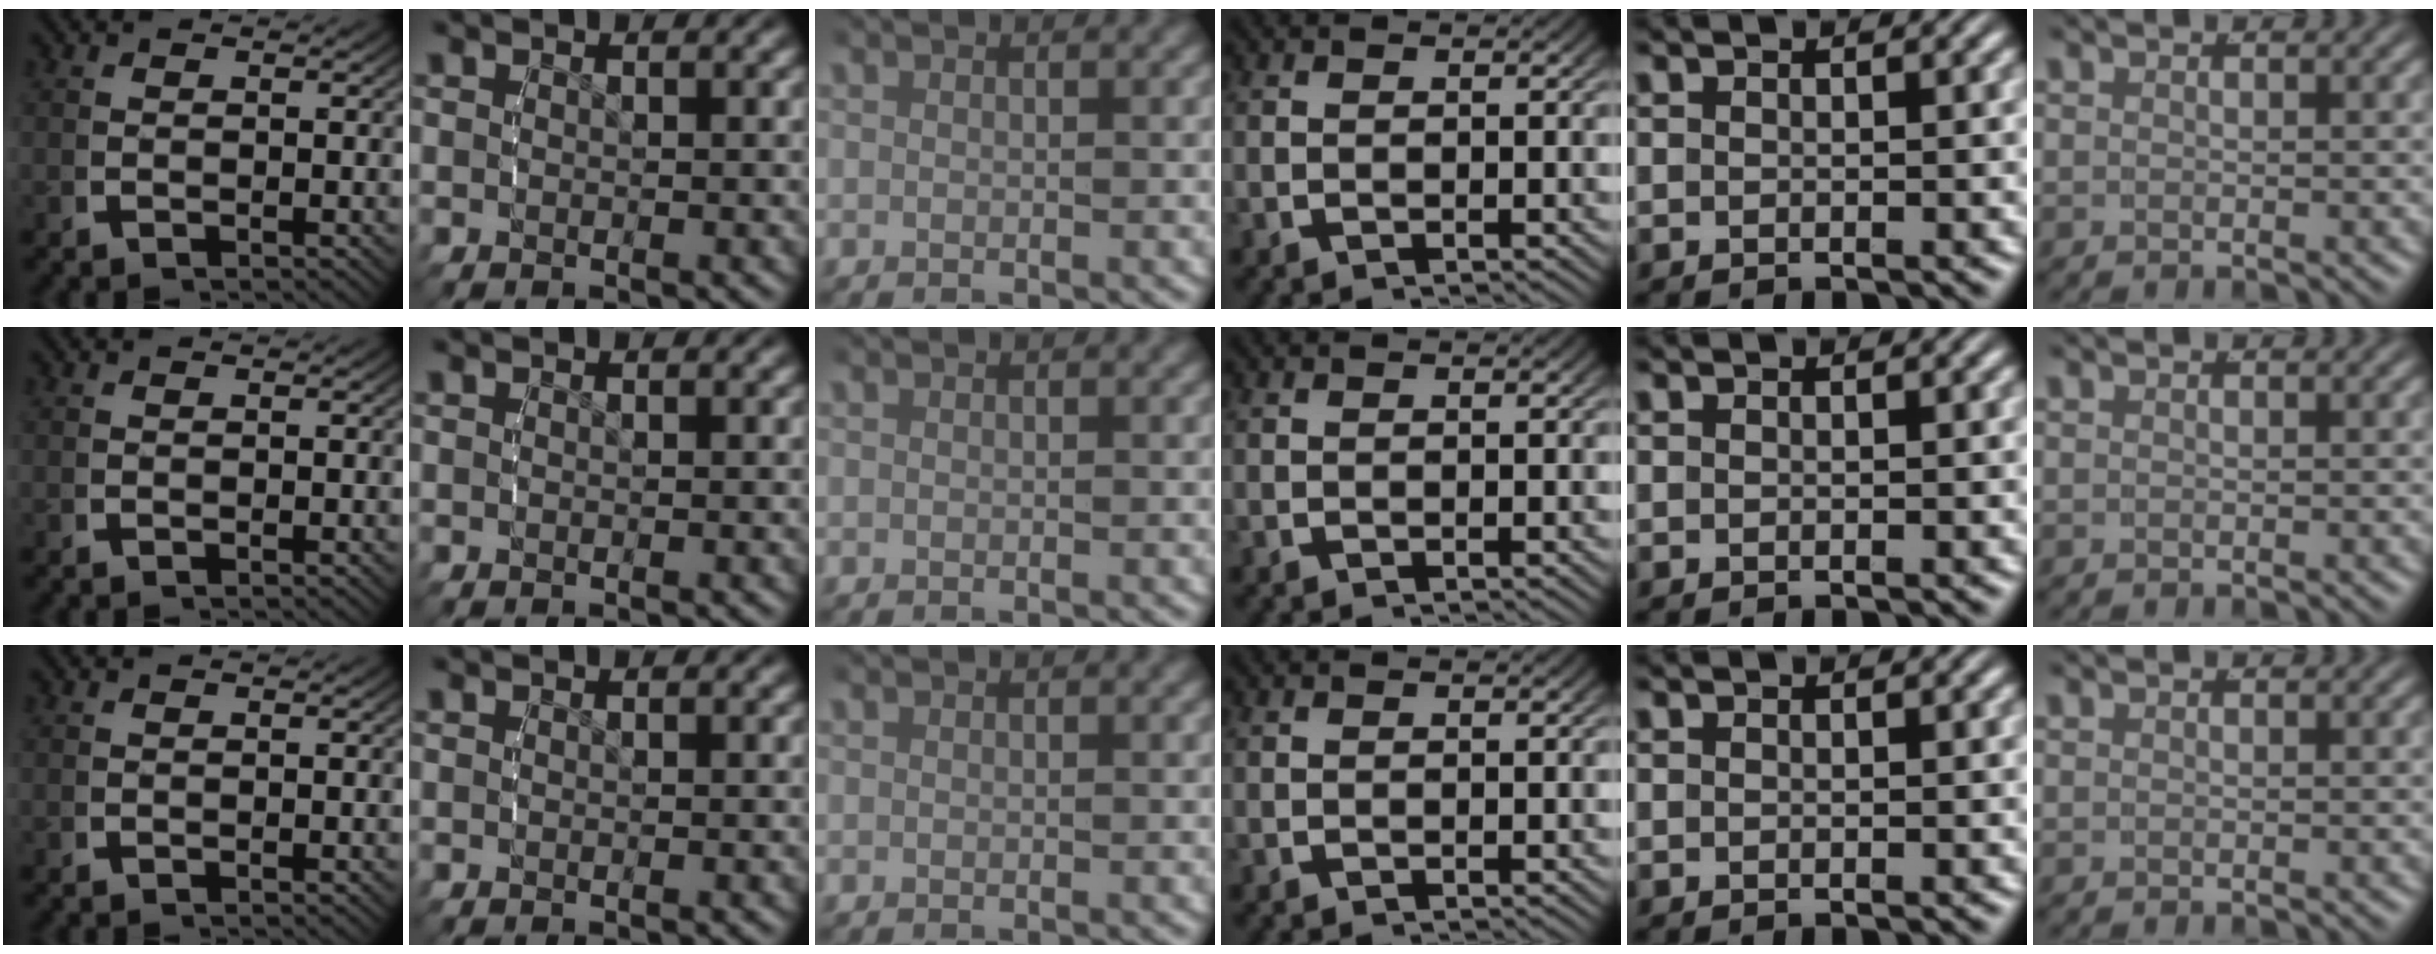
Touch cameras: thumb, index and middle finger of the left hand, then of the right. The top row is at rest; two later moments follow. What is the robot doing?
{"motion": "reach", "object": "pencil case"}